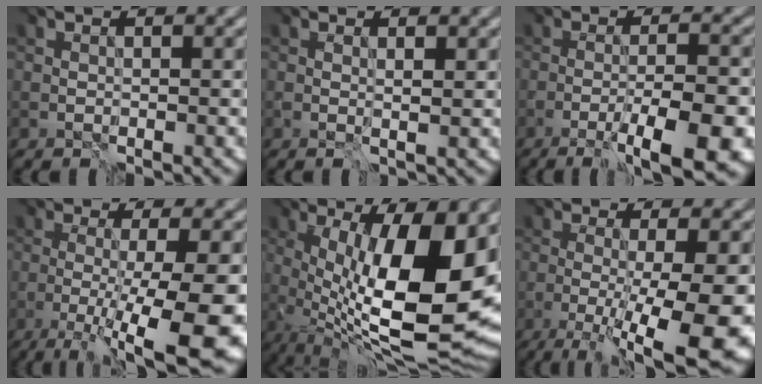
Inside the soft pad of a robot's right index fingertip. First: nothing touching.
{"total": 0.7, "force": [0.4, -0.3, 0.5], "torque": [-0.009, -0.004, 0.008]}
{"total": 6.6, "force": [-3.5, 0.9, 5.5], "torque": [-0.075, -0.004, -0.056]}
{"total": 10.6, "force": [-3.2, 1.9, 10.0], "torque": [-0.142, -0.021, -0.042]}
{"total": 16.3, "force": [-0.4, 5.9, 15.2], "torque": [-0.232, -0.009, 0.004]}
{"total": 10.4, "force": [-2.9, 2.0, 9.8], "torque": [-0.132, -0.020, -0.038]}